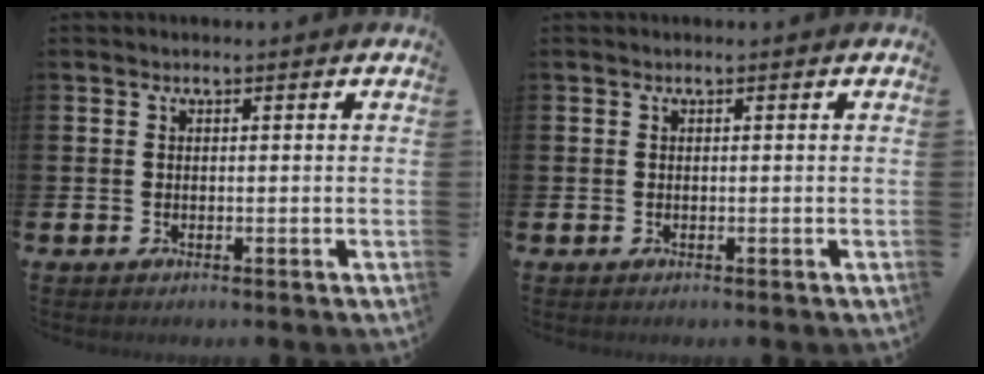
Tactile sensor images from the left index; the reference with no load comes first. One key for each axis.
{"total": 0.0}